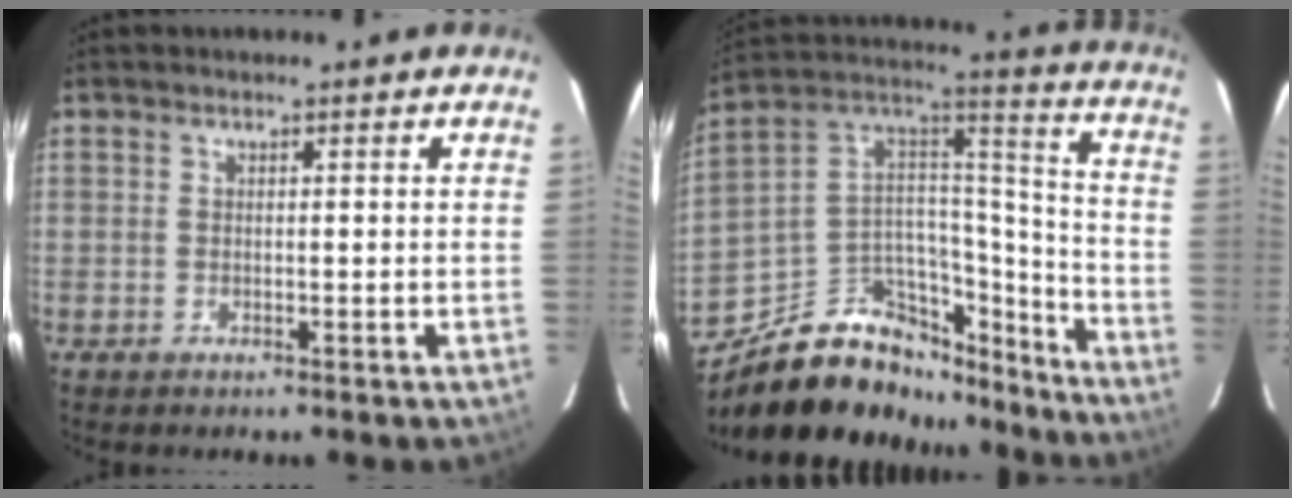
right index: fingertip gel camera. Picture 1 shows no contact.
{"total": 20.0, "force": [-14.5, 11.0, 8.3], "torque": [-0.172, 0.080, -0.214]}